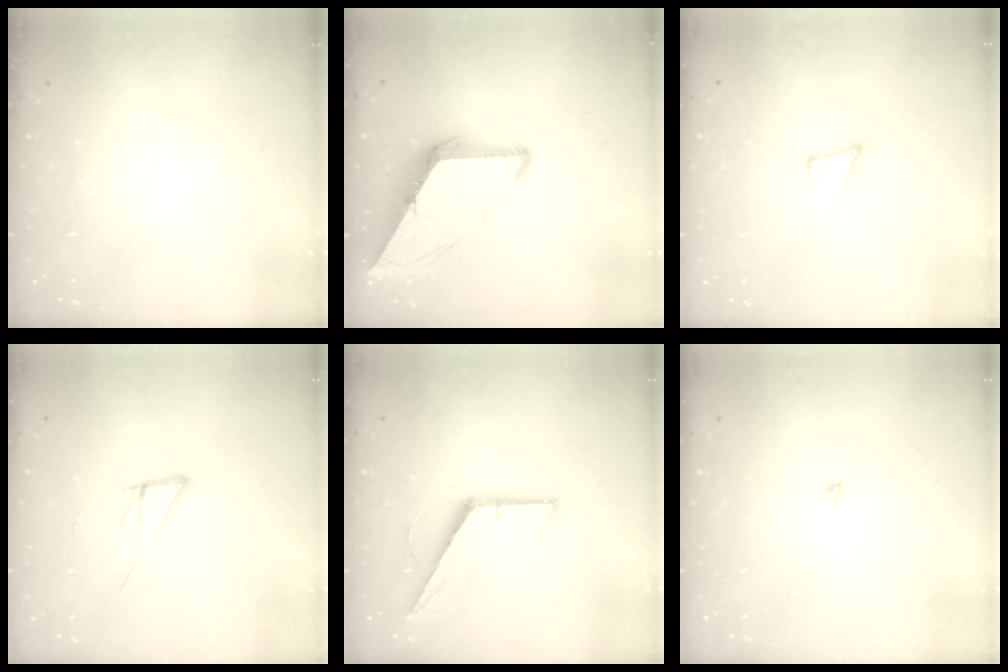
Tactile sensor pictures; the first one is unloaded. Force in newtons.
{"total": 10.2, "press": 10.1, "slide": 1.2}
{"total": 5.4, "press": 4.4, "slide": 3.1}
{"total": 9.3, "press": 9.2, "slide": 0.9}
{"total": 13.8, "press": 13.8, "slide": 0.4}
{"total": 3.9, "press": 3.8, "slide": 0.9}